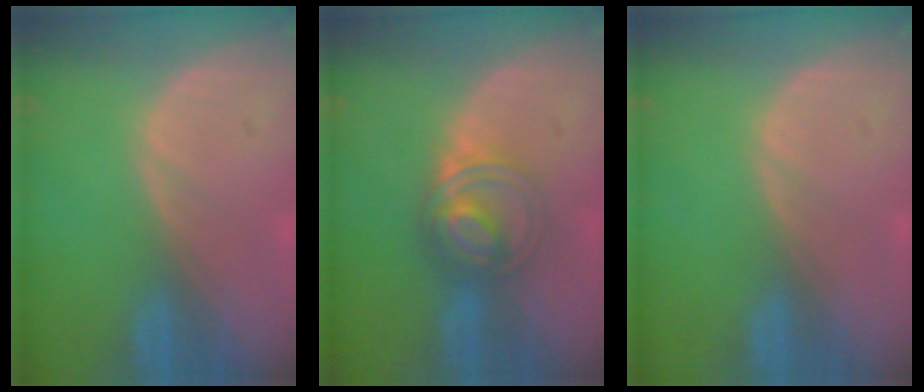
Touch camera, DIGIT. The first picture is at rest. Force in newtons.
{"total": 5.9, "press": 5.4, "slide": 2.2}
{"total": 0.0}